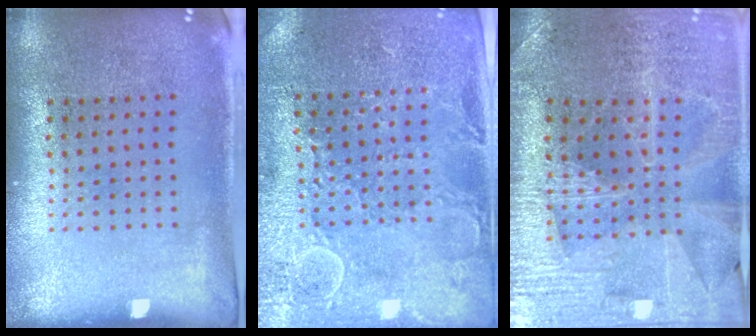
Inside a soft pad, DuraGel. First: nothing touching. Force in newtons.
{"total": 2.9, "press": 2.9, "slide": 0.4}
{"total": 3.0, "press": 2.9, "slide": 0.4}